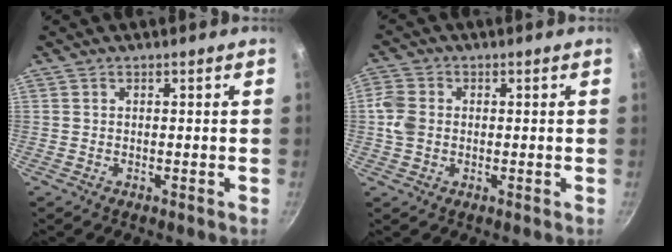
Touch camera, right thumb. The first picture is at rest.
{"total": 5.2, "force": [-0.1, 4.2, 3.1], "torque": [-0.056, 0.008, -0.009]}